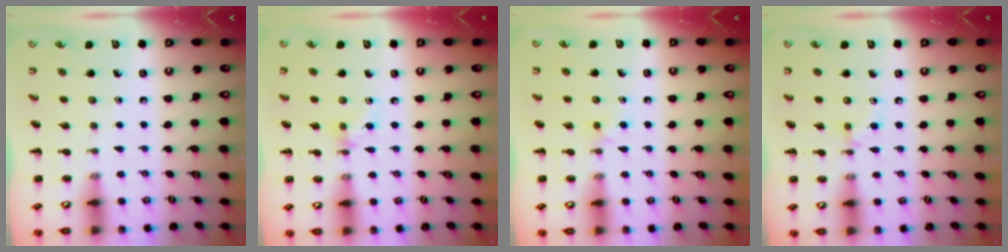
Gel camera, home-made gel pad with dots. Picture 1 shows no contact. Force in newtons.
{"total": 4.5, "press": 4.3, "slide": 1.2}
{"total": 2.8, "press": 2.6, "slide": 1.1}
{"total": 4.5, "press": 4.2, "slide": 1.6}